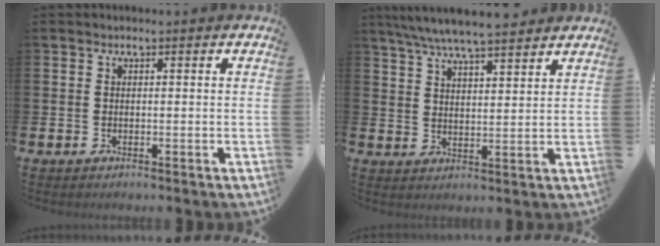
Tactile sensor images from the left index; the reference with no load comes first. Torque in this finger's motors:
{"motor_torque": [1.08, -0.98, 1.05, 0.21]}